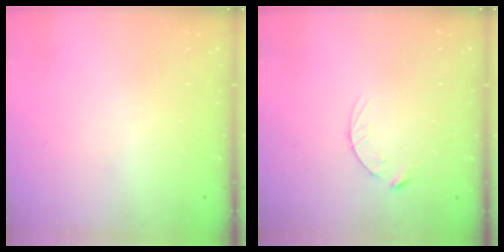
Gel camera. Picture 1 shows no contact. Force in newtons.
{"total": 3.5, "press": 3.5, "slide": 0.4}